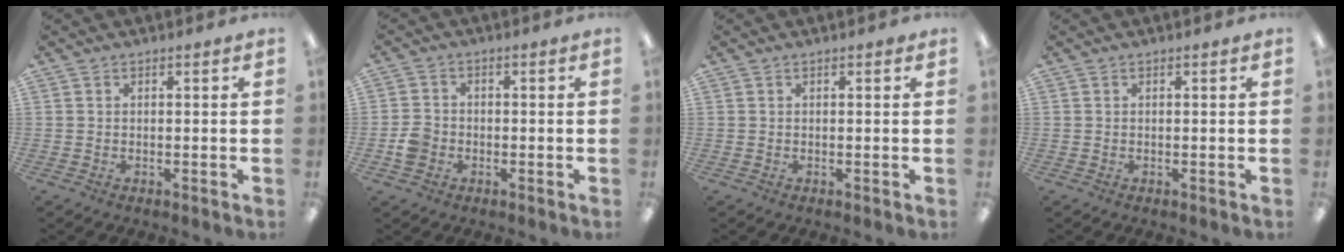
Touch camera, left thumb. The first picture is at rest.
{"total": 4.5, "force": [-1.5, 3.8, 1.9], "torque": [-0.029, 0.012, -0.026]}
{"total": 0.0}
{"total": 0.0}